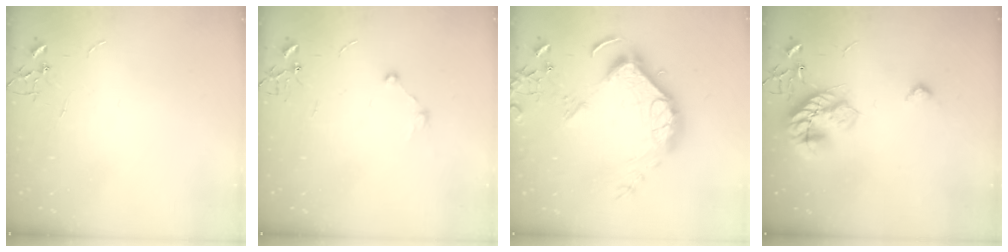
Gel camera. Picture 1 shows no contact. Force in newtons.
{"total": 6.2, "press": 6.2, "slide": 0.7}
{"total": 16.2, "press": 16.1, "slide": 1.7}
{"total": 17.8, "press": 17.8, "slide": 0.7}